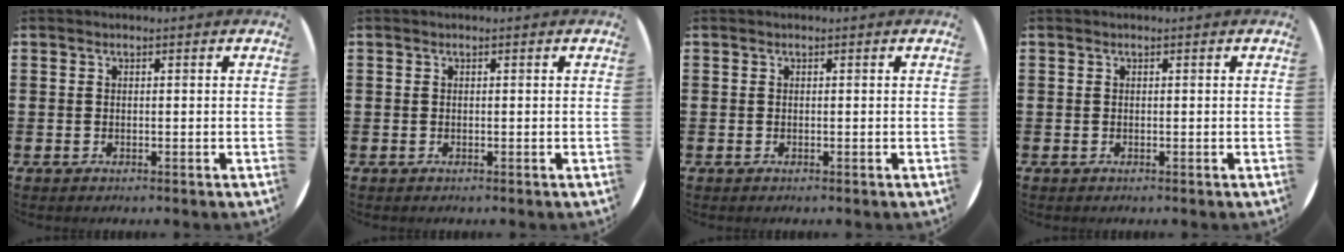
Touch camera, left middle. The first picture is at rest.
{"total": 0.0}
{"total": 0.0}
{"total": 0.0}